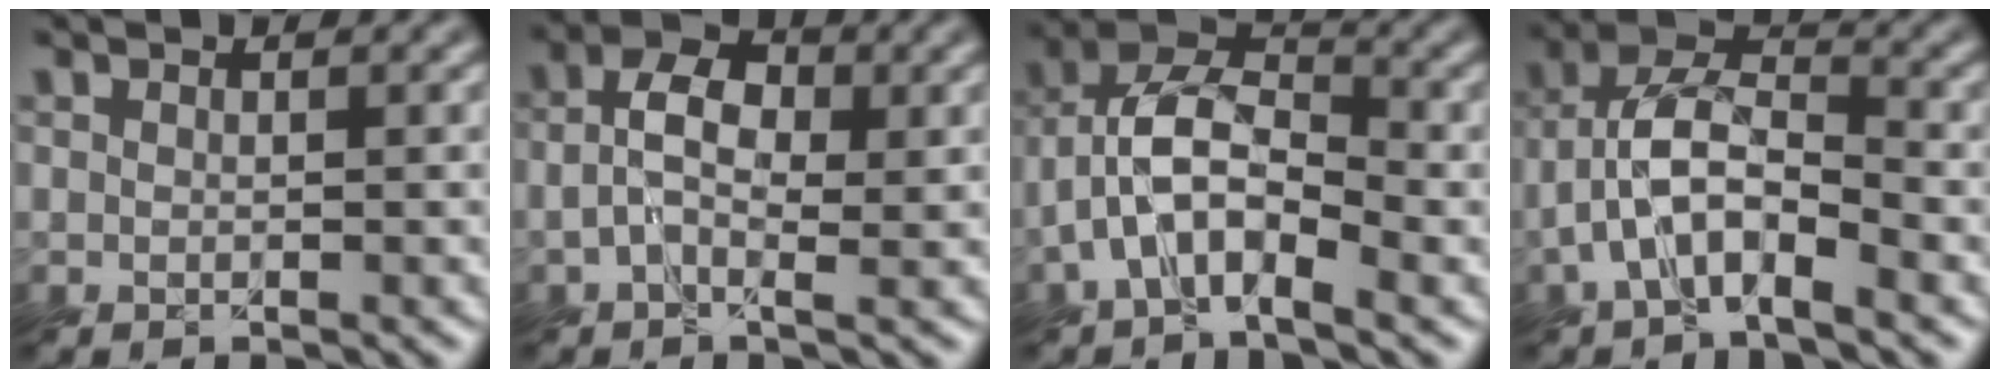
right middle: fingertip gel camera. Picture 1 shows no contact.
{"total": 4.7, "force": [-0.2, 2.9, 3.8], "torque": [-0.072, 0.009, -0.016]}
{"total": 7.0, "force": [-2.6, 3.6, 5.4], "torque": [-0.106, 0.019, -0.062]}
{"total": 6.1, "force": [-2.6, 2.7, 4.8], "torque": [-0.098, 0.012, -0.059]}